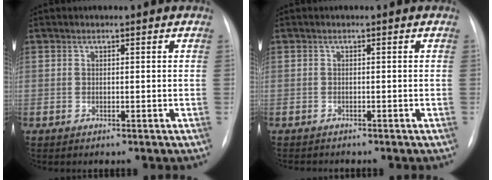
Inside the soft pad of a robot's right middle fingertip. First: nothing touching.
{"total": 1.3, "force": [-1.3, 0.2, 0.2], "torque": [-0.001, -0.005, -0.017]}